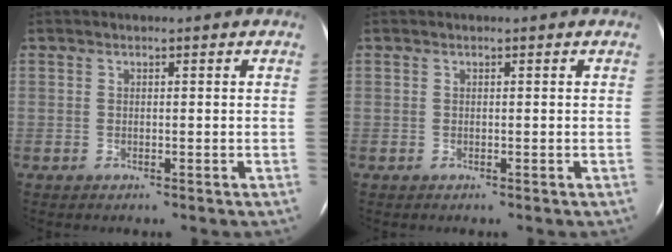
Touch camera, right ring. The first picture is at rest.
{"total": 0.0}